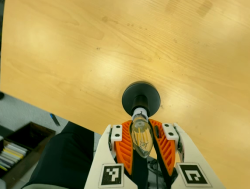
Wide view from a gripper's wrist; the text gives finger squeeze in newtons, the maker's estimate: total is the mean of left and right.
{"total": 23.3, "left": 22.8, "right": 23.7}